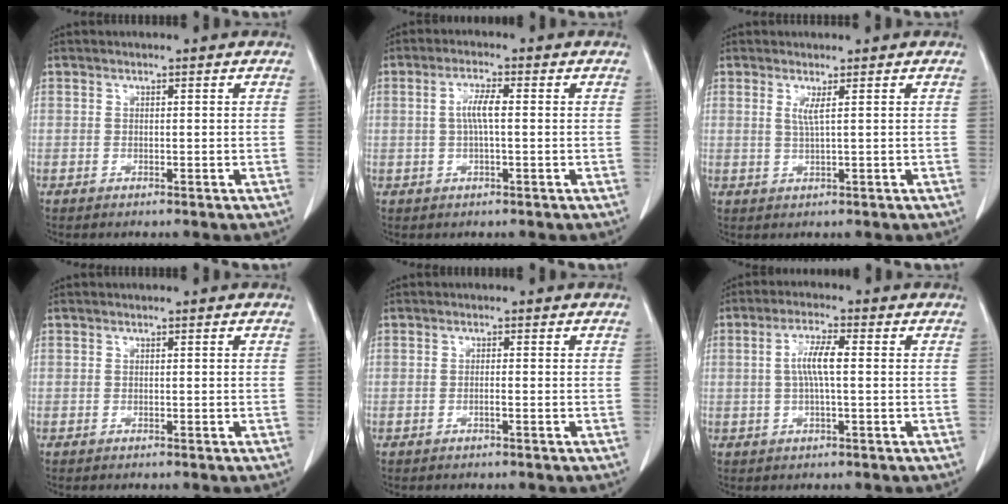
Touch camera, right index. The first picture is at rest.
{"total": 3.7, "force": [0.2, 0.6, 3.7], "torque": [-0.073, 0.006, 0.004]}
{"total": 1.7, "force": [0.6, -0.3, 1.6], "torque": [-0.036, -0.006, 0.015]}
{"total": 0.0}
{"total": 0.7, "force": [-0.3, -0.1, 0.6], "torque": [-0.012, 0.001, -0.004]}
{"total": 5.0, "force": [0.3, 0.7, 5.0], "torque": [-0.102, 0.007, 0.004]}